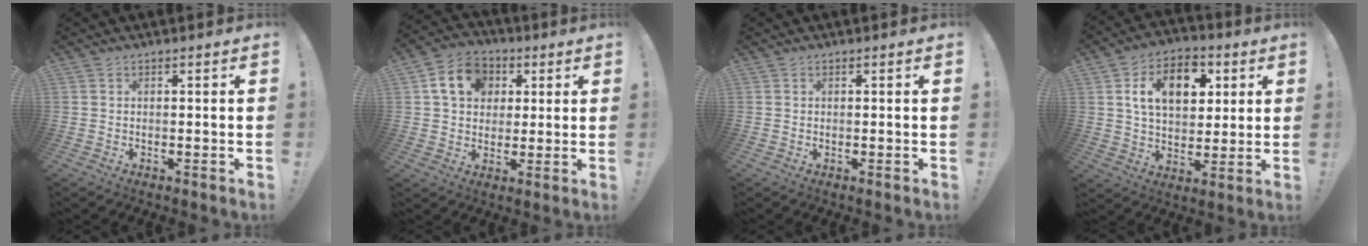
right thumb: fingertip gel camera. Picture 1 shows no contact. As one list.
[{"total": 12.6, "force": [4.0, 10.2, 6.3], "torque": [-0.093, 0.002, 0.081]}, {"total": 0.0}, {"total": 14.9, "force": [5.3, 10.1, 9.7], "torque": [-0.151, -0.006, 0.098]}]